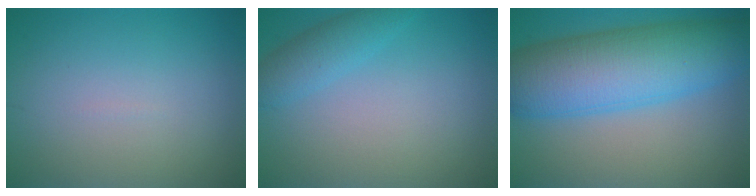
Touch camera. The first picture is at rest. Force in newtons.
{"total": 2.6, "press": 2.6, "slide": 0.2}
{"total": 11.0, "press": 11.0, "slide": 0.4}